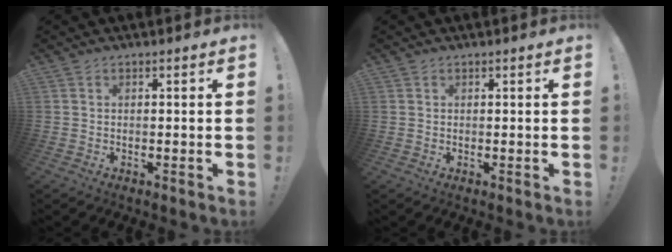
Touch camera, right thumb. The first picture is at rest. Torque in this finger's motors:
{"motor_torque": [1.63, 1.49, 0.25, -0.34, 0.00]}